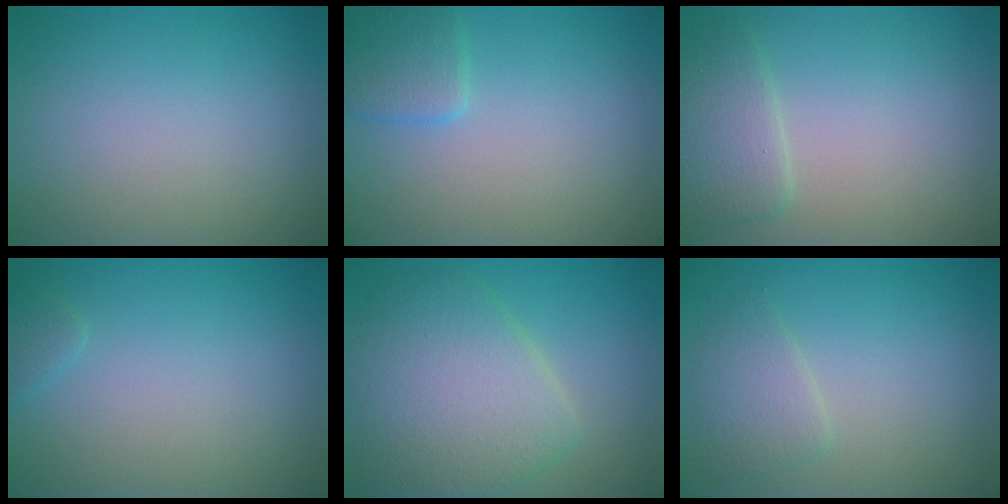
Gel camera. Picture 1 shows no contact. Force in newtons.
{"total": 2.1, "press": 2.1, "slide": 0.1}
{"total": 2.8, "press": 2.8, "slide": 0.2}
{"total": 0.8, "press": 0.8, "slide": 0.1}
{"total": 7.4, "press": 7.4, "slide": 0.1}
{"total": 2.3, "press": 2.3, "slide": 0.1}